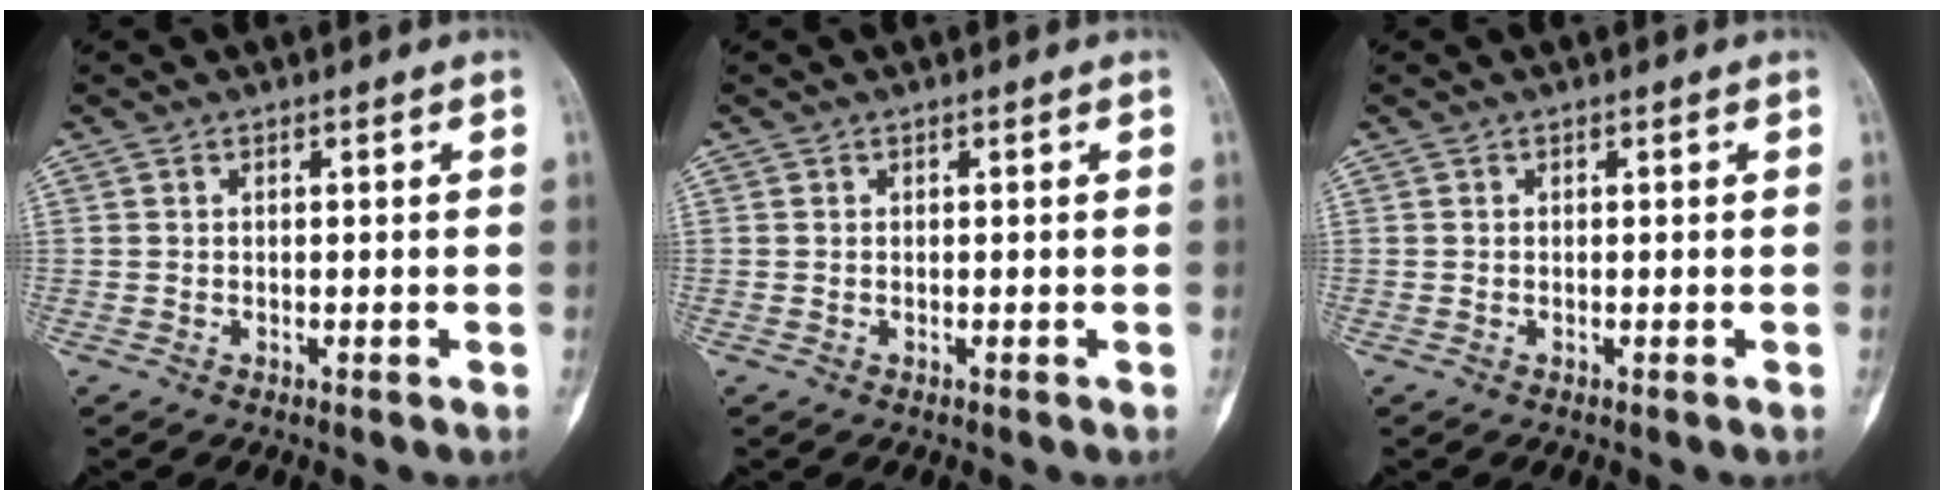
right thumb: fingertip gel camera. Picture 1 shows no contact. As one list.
[{"total": 0.0}, {"total": 0.0}]